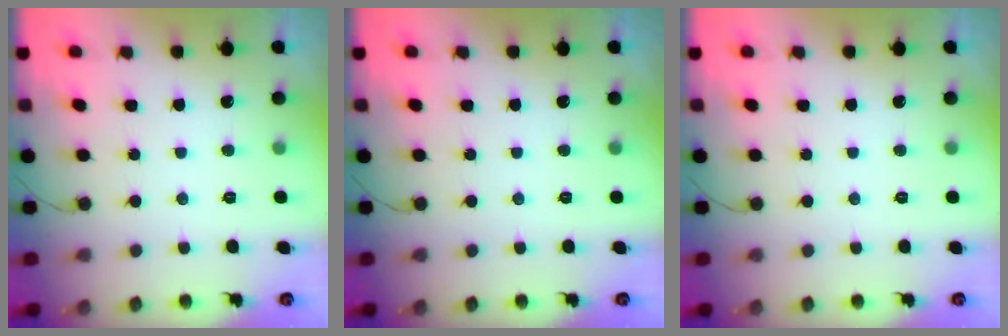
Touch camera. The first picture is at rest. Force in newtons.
{"total": 0.0}
{"total": 0.0}